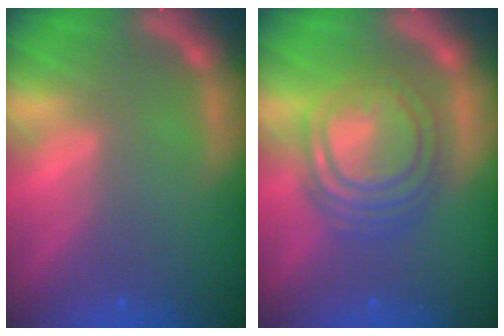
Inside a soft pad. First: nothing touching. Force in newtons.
{"total": 9.0}